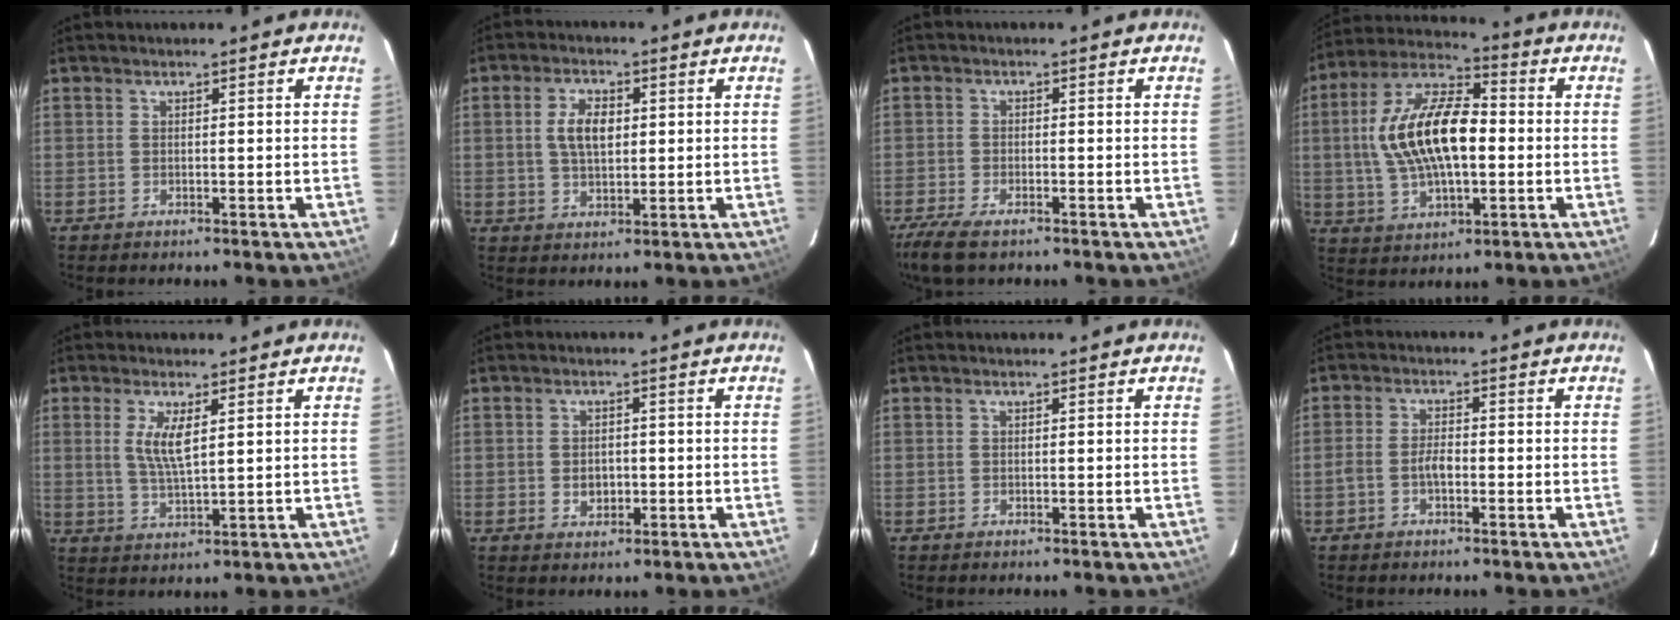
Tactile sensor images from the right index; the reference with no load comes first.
{"total": 6.2, "force": [1.0, 3.5, 5.0], "torque": [-0.095, 0.009, 0.022]}
{"total": 7.3, "force": [-5.4, 2.2, 4.4], "torque": [-0.115, -0.026, -0.103]}
{"total": 17.8, "force": [0.3, 8.3, 15.8], "torque": [-0.310, 0.018, 0.003]}
{"total": 5.6, "force": [1.7, 1.5, 5.2], "torque": [-0.102, -0.005, 0.034]}
{"total": 3.3, "force": [-0.6, 2.7, 1.9], "torque": [-0.034, 0.002, -0.008]}
{"total": 0.0}
{"total": 3.0, "force": [-1.3, 1.3, 2.3], "torque": [-0.055, 0.008, -0.026]}